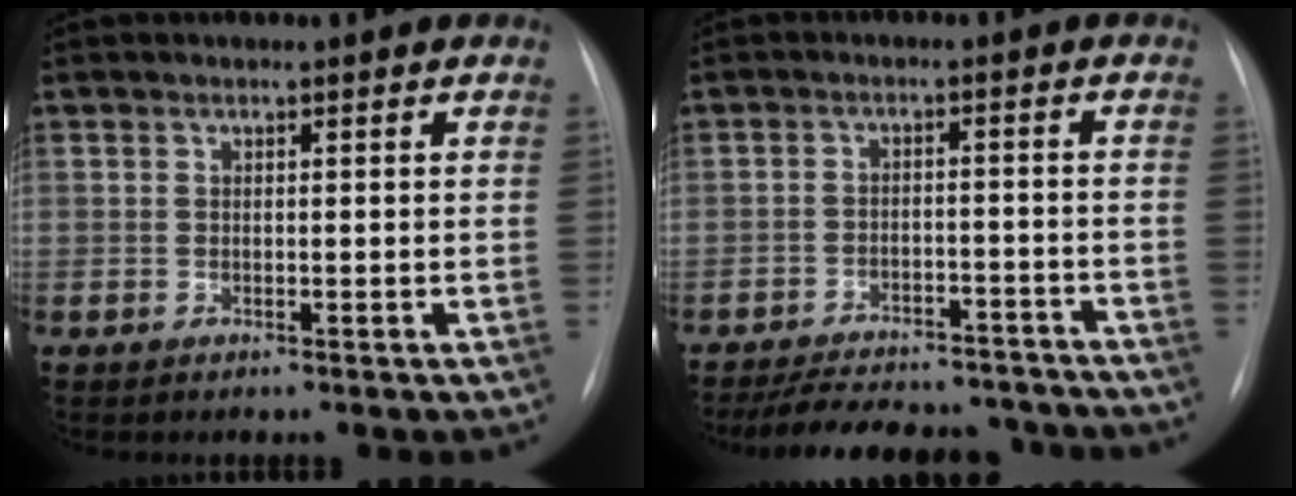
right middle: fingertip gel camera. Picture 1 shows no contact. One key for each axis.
{"total": 16.2, "fx": -14.7, "fy": 4.6, "fz": 5.1, "tx": -0.105, "ty": 0.004, "tz": -0.198}